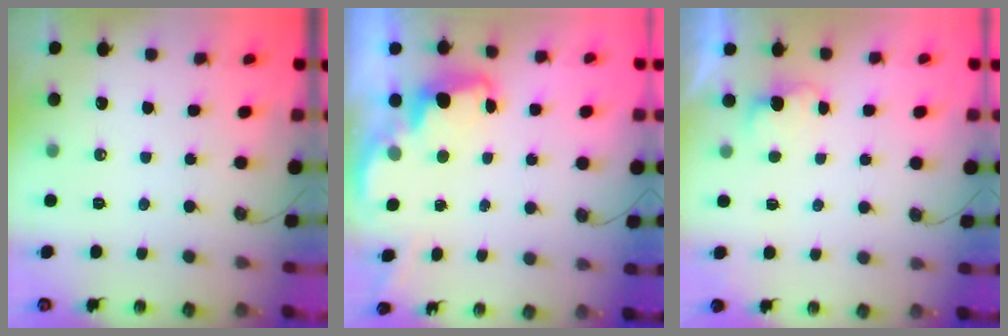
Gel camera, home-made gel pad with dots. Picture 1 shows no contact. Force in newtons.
{"total": 2.5, "press": 2.5, "slide": 0.6}
{"total": 1.8, "press": 1.6, "slide": 0.8}